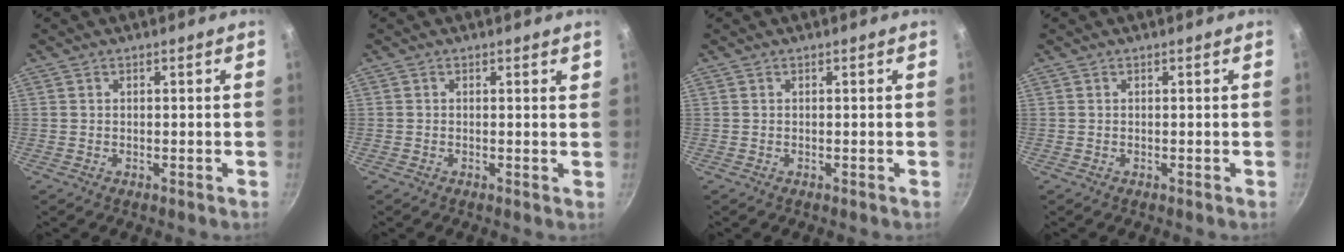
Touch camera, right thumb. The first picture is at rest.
{"total": 0.9, "force": [0.5, 0.4, 0.7], "torque": [-0.008, 0.001, 0.004]}
{"total": 0.0}
{"total": 0.0}